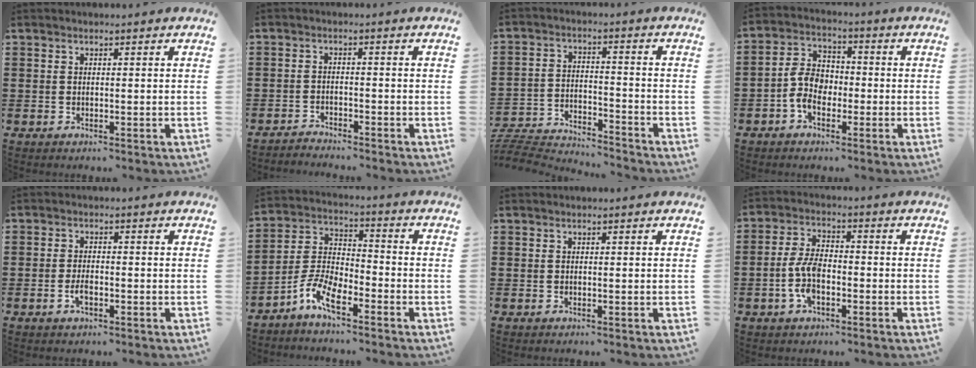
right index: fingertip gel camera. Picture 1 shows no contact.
{"total": 2.0, "force": [-2.0, 0.0, -0.3], "torque": [-0.002, 0.005, -0.044]}
{"total": 5.5, "force": [-5.4, 0.4, 0.8], "torque": [-0.032, -0.004, -0.114]}
{"total": 5.6, "force": [-1.8, 3.7, 3.9], "torque": [-0.095, 0.003, -0.039]}
{"total": 2.4, "force": [-1.0, 0.8, 2.1], "torque": [-0.047, -0.006, -0.018]}
{"total": 7.0, "force": [-4.8, 2.3, 4.5], "torque": [-0.117, -0.003, -0.098]}
{"total": 0.0}
{"total": 6.5, "force": [-1.9, 3.1, 5.4], "torque": [-0.129, -0.003, -0.041]}